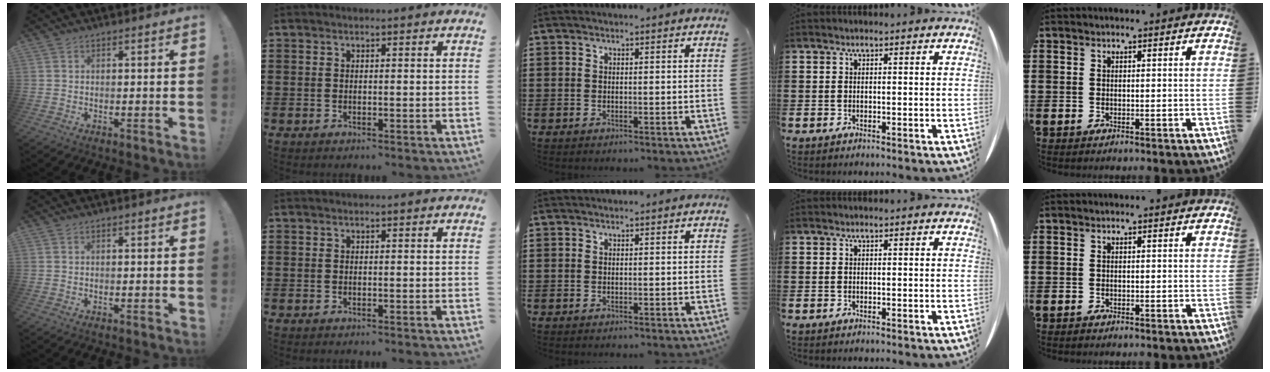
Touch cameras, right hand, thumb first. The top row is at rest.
{}